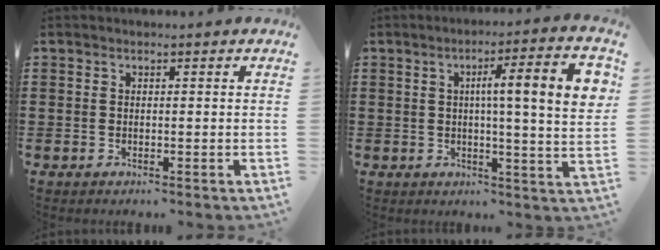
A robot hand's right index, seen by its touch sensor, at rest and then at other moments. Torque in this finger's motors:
{"motor_torque": [0.68, 0.01, 0.72, 0.17]}